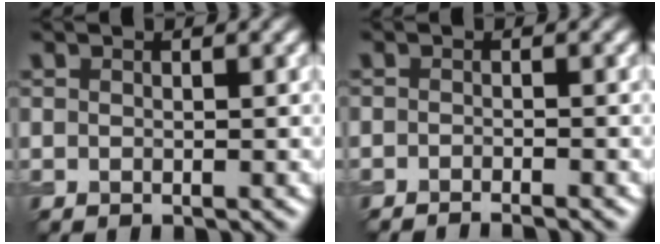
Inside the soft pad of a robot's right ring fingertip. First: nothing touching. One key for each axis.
{"total": 1.7, "fx": -1.4, "fy": 0.2, "fz": 0.9, "tx": -0.009, "ty": -0.003, "tz": -0.027}